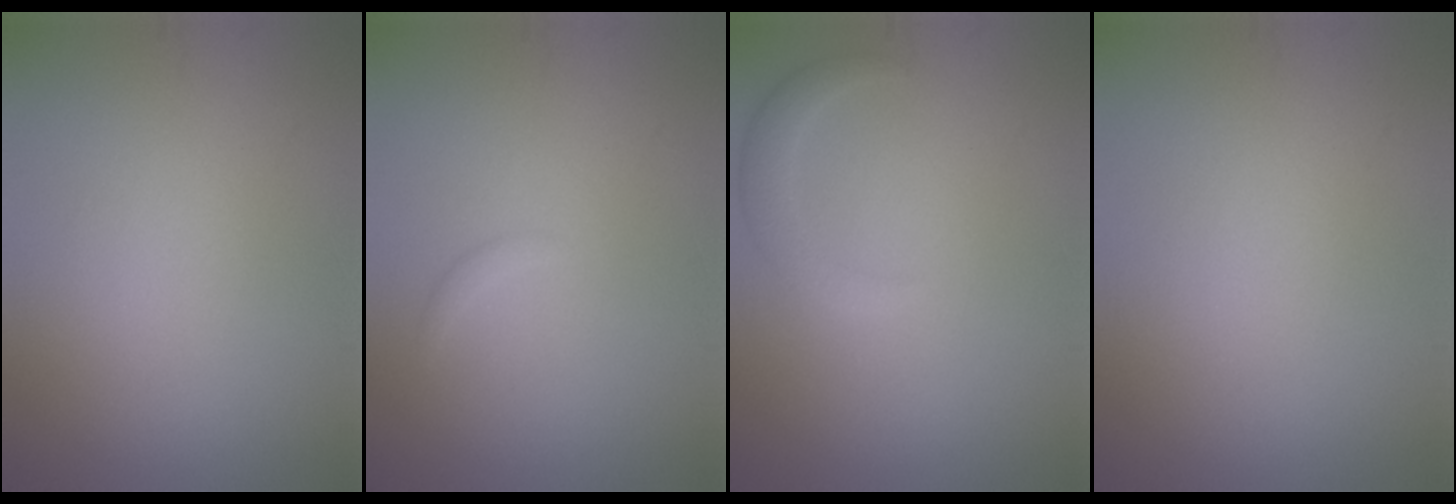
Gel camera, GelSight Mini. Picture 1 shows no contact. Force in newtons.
{"total": 0.5, "press": 0.5, "slide": 0.1}
{"total": 2.1, "press": 2.1, "slide": 0.2}
{"total": 0.0}